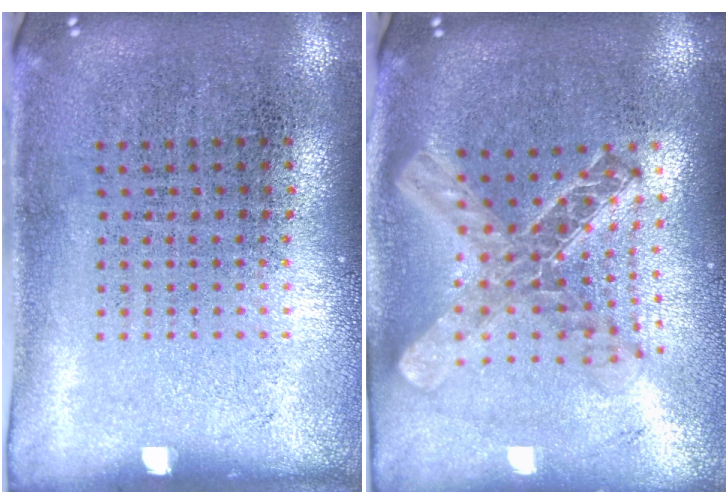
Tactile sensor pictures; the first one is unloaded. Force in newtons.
{"total": 2.1, "press": 1.7, "slide": 1.3}